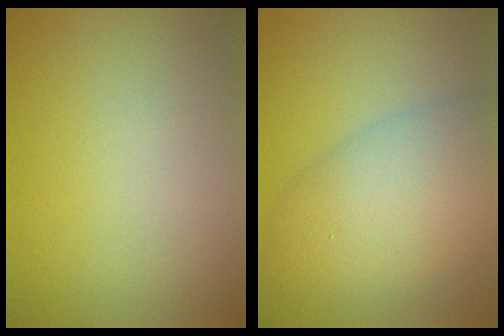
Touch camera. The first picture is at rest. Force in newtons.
{"total": 7.8, "press": 7.8, "slide": 0.3}